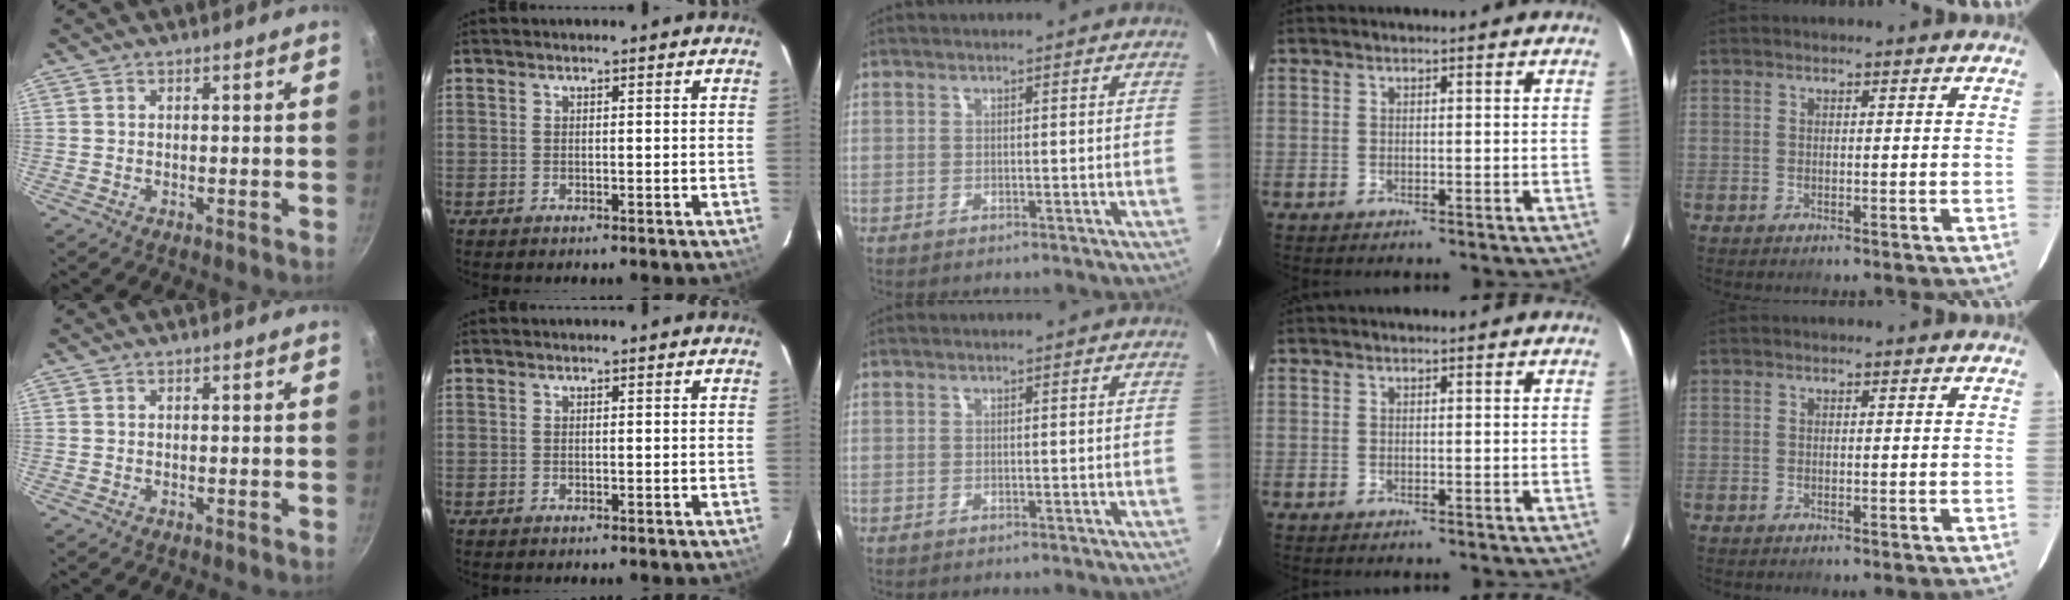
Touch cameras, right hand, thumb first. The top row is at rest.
{}